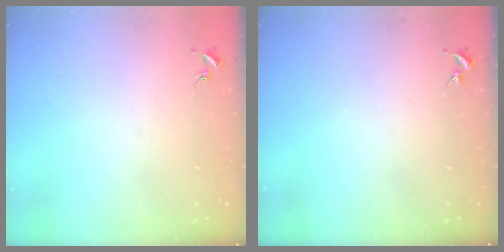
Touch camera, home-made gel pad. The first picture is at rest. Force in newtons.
{"total": 0.0}